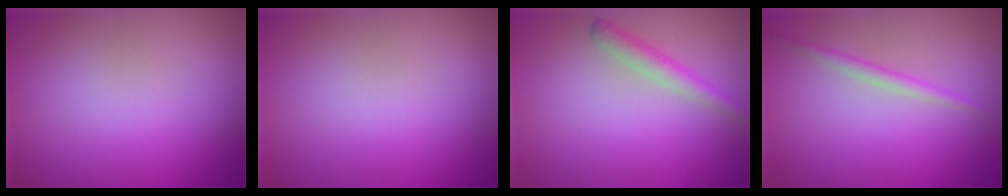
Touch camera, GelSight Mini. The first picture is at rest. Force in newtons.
{"total": 0.0}
{"total": 2.0, "press": 2.0, "slide": 0.1}
{"total": 1.3, "press": 1.3, "slide": 0.0}